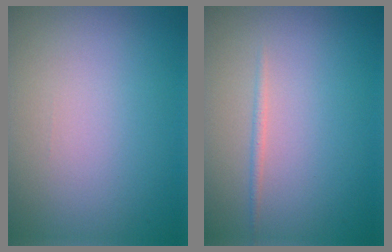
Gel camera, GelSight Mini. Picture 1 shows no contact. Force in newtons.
{"total": 0.8, "press": 0.7, "slide": 0.1}